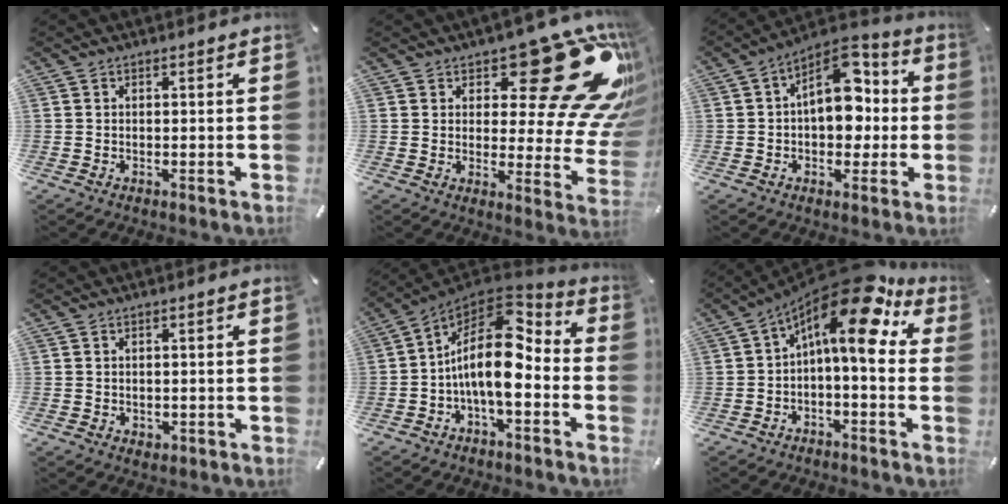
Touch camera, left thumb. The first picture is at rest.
{"total": 24.4, "force": [12.3, 10.4, 18.3], "torque": [-0.209, -0.086, 0.197]}
{"total": 13.5, "force": [2.4, 8.8, 9.9], "torque": [-0.134, -0.017, 0.039]}
{"total": 1.1, "force": [-0.2, 1.0, 0.4], "torque": [-0.009, 0.004, -0.005]}
{"total": 15.8, "force": [-0.3, 8.1, 13.6], "torque": [-0.271, -0.018, -0.012]}
{"total": 15.5, "force": [7.5, 5.5, 12.5], "torque": [-0.198, -0.060, 0.117]}